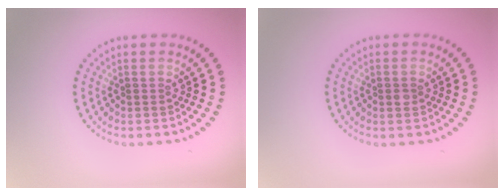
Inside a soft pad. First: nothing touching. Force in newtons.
{"total": 0.9, "press": 0.9, "slide": 0.1}